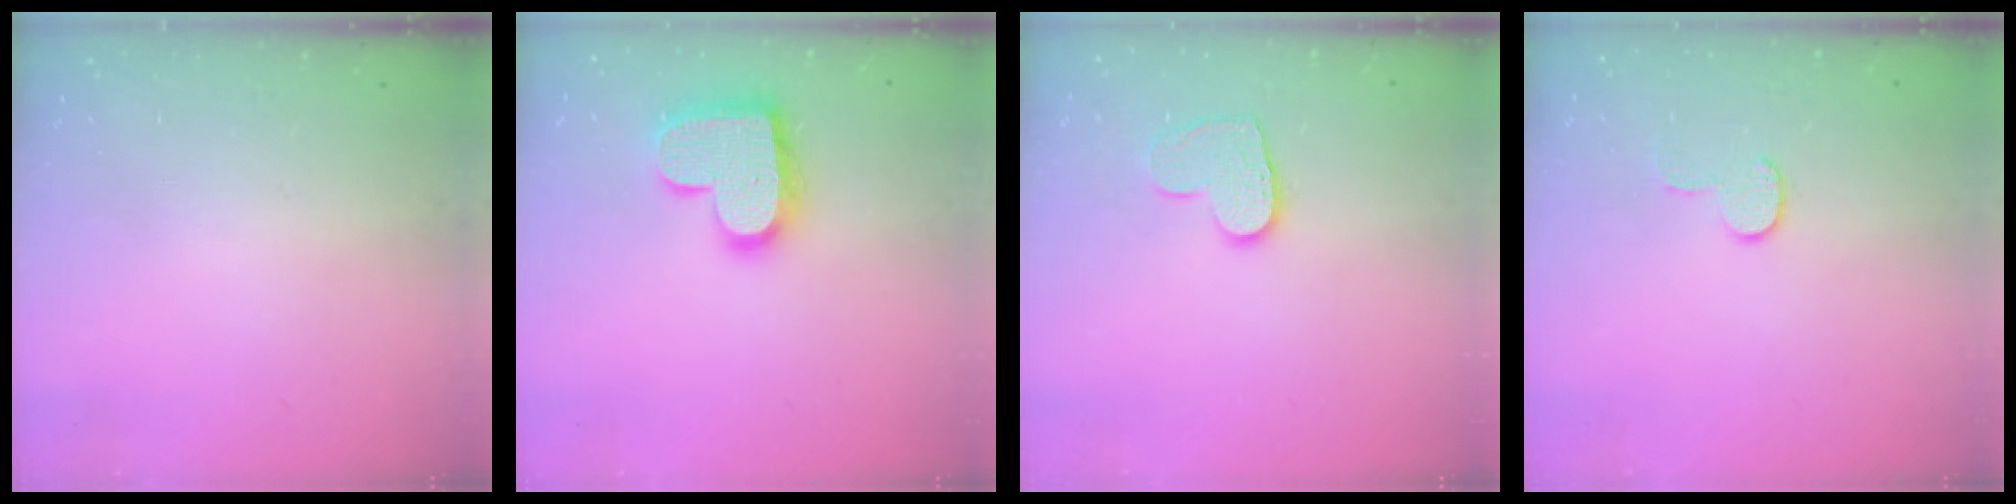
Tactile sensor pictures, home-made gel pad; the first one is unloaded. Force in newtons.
{"total": 17.0, "press": 17.0, "slide": 1.1}
{"total": 9.1, "press": 9.1, "slide": 0.2}
{"total": 5.9, "press": 5.9, "slide": 0.4}